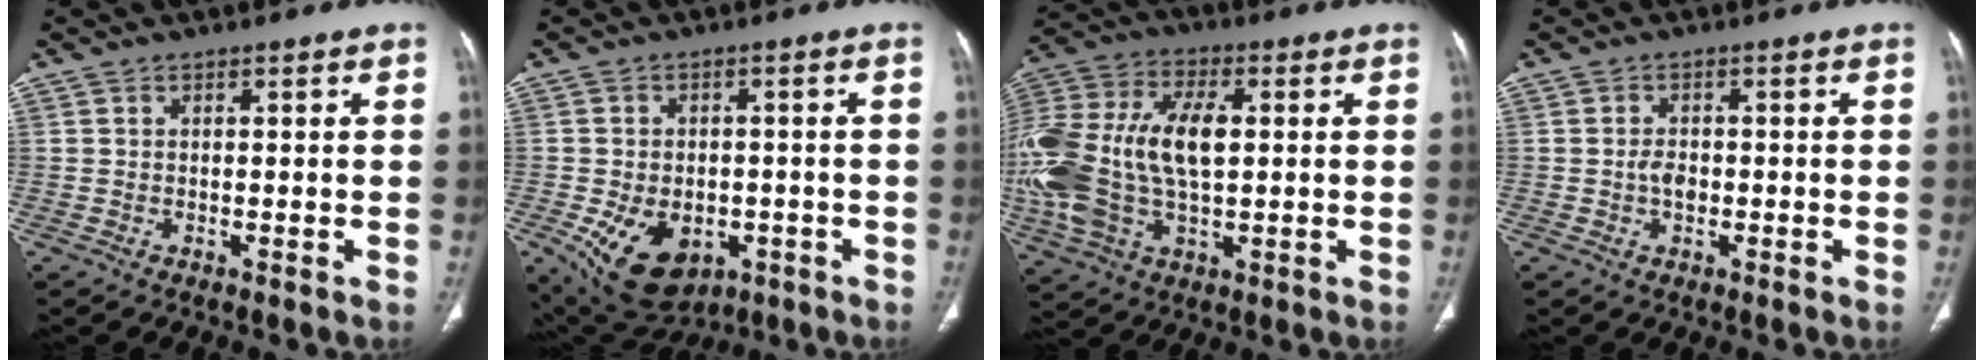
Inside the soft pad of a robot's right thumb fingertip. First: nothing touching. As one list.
[{"total": 13.7, "force": [-5.1, 9.2, 8.8], "torque": [-0.140, 0.005, -0.061]}, {"total": 25.3, "force": [1.1, 14.3, 20.8], "torque": [-0.490, 0.016, 0.025]}, {"total": 2.8, "force": [-0.5, 1.8, 2.0], "torque": [-0.030, 0.004, -0.011]}]